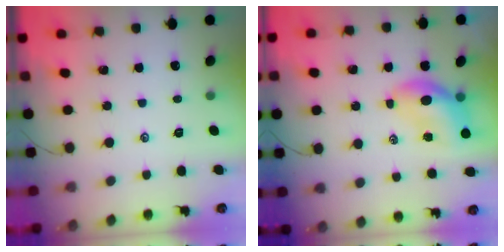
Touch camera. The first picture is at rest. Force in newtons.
{"total": 7.9, "press": 7.8, "slide": 1.4}